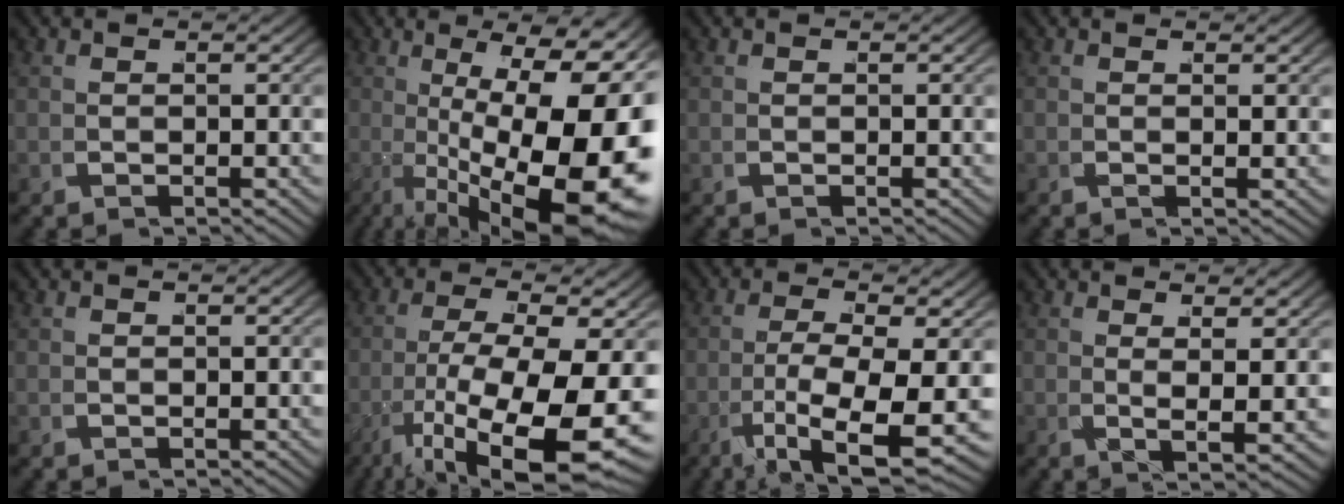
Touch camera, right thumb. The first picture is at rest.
{"total": 20.3, "force": [-1.9, 10.4, 17.4], "torque": [-0.266, -0.063, 0.012]}
{"total": 0.0}
{"total": 0.6, "force": [0.3, 0.1, 0.5], "torque": [-0.011, -0.002, 0.005]}
{"total": 0.0}
{"total": 15.0, "force": [-4.2, 7.8, 12.1], "torque": [-0.234, -0.071, -0.024]}
{"total": 10.4, "force": [-2.3, 4.5, 9.1], "torque": [-0.186, -0.046, -0.013]}
{"total": 3.2, "force": [1.0, 0.5, 3.0], "torque": [-0.054, -0.007, 0.018]}